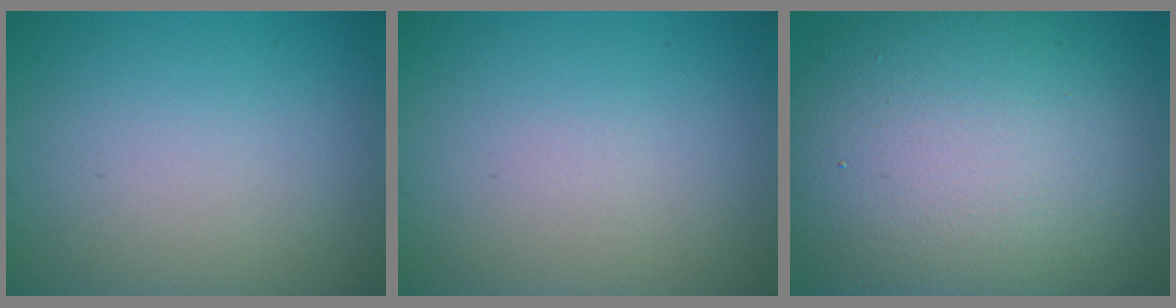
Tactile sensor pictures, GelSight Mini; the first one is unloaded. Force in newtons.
{"total": 0.0}
{"total": 15.3, "press": 15.3, "slide": 1.1}